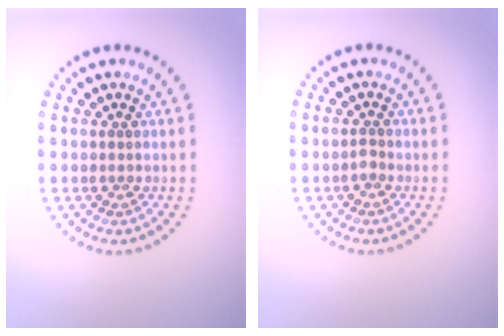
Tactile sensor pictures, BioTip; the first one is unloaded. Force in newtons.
{"total": 0.6, "press": 0.5, "slide": 0.3}